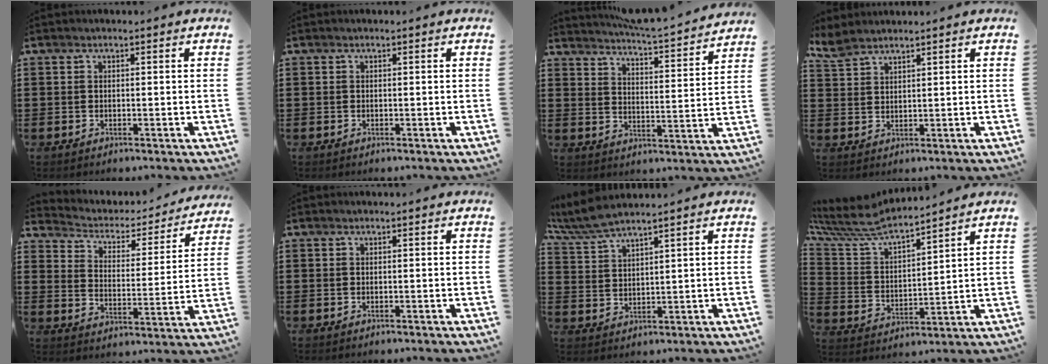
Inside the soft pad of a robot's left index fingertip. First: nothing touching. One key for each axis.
{"total": 0.0}
{"total": 4.5, "fx": 4.4, "fy": -0.5, "fz": 0.7, "tx": -0.029, "ty": -0.043, "tz": 0.069}
{"total": 3.3, "fx": 3.0, "fy": 0.9, "fz": 1.1, "tx": -0.030, "ty": -0.003, "tz": 0.058}
{"total": 2.5, "fx": 2.2, "fy": 1.2, "fz": 0.5, "tx": -0.028, "ty": -0.021, "tz": 0.026}
{"total": 0.0}
{"total": 5.0, "fx": 4.4, "fy": 0.3, "fz": 2.3, "tx": -0.057, "ty": -0.011, "tz": 0.080}
{"total": 6.9, "fx": 6.5, "fy": 0.9, "fz": 2.2, "tx": -0.083, "ty": -0.042, "tz": 0.106}